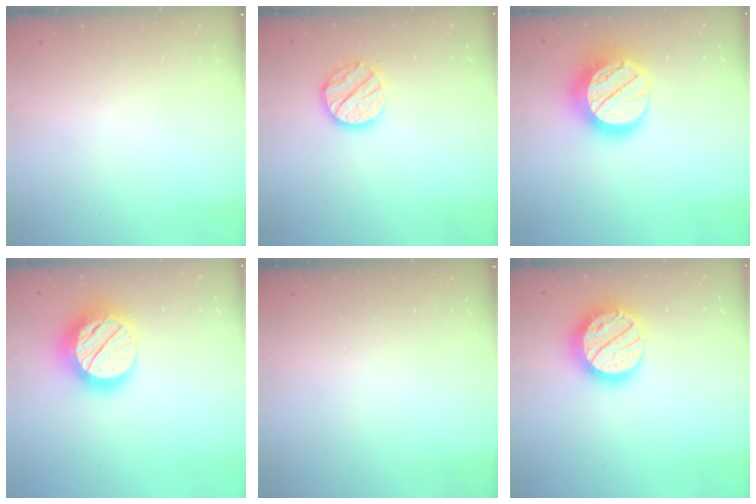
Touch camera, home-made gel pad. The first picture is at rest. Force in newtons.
{"total": 11.5, "press": 11.4, "slide": 1.0}
{"total": 21.1, "press": 21.1, "slide": 1.7}
{"total": 19.0, "press": 18.9, "slide": 1.5}
{"total": 0.0}
{"total": 19.1, "press": 19.1, "slide": 1.3}